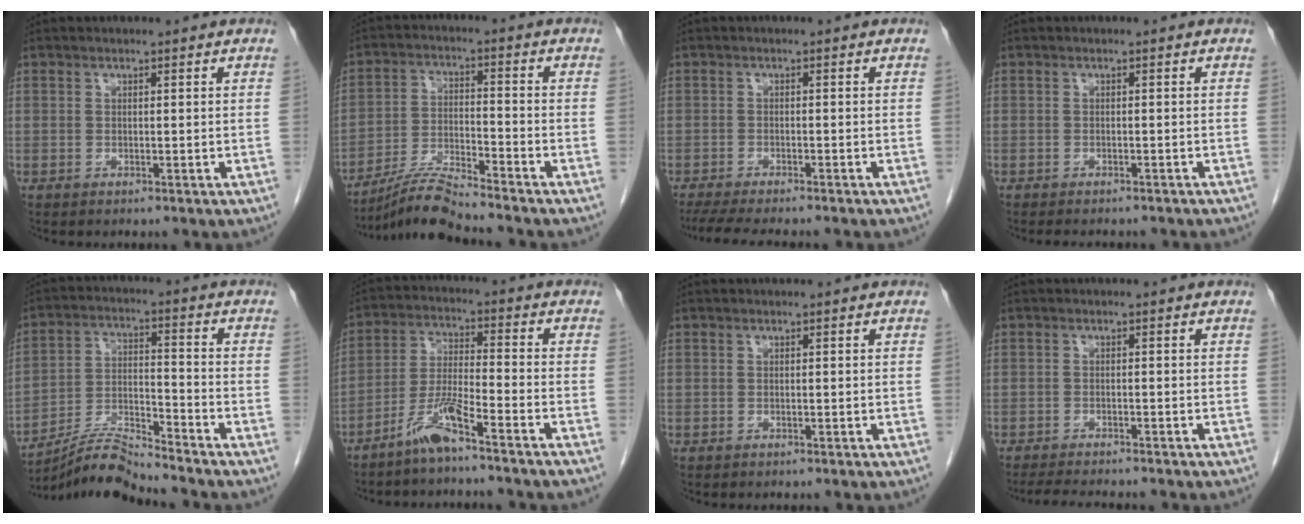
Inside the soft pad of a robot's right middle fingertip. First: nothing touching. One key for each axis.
{"total": 7.8, "fx": -7.3, "fy": -1.1, "fz": 2.5, "tx": -0.052, "ty": -0.017, "tz": -0.137}
{"total": 9.6, "fx": -8.2, "fy": 1.3, "fz": 4.9, "tx": -0.067, "ty": -0.012, "tz": -0.121}
{"total": 6.1, "fx": -5.3, "fy": 1.7, "fz": 2.5, "tx": -0.028, "ty": -0.003, "tz": -0.060}
{"total": 7.9, "fx": -7.6, "fy": -1.2, "fz": 1.7, "tx": -0.038, "ty": 0.005, "tz": -0.140}
{"total": 6.9, "fx": -5.2, "fy": -0.3, "fz": 4.6, "tx": -0.101, "ty": -0.008, "tz": -0.106}
{"total": 0.0}
{"total": 6.3, "fx": -5.7, "fy": 0.7, "fz": 2.6, "tx": -0.038, "ty": -0.013, "tz": -0.086}